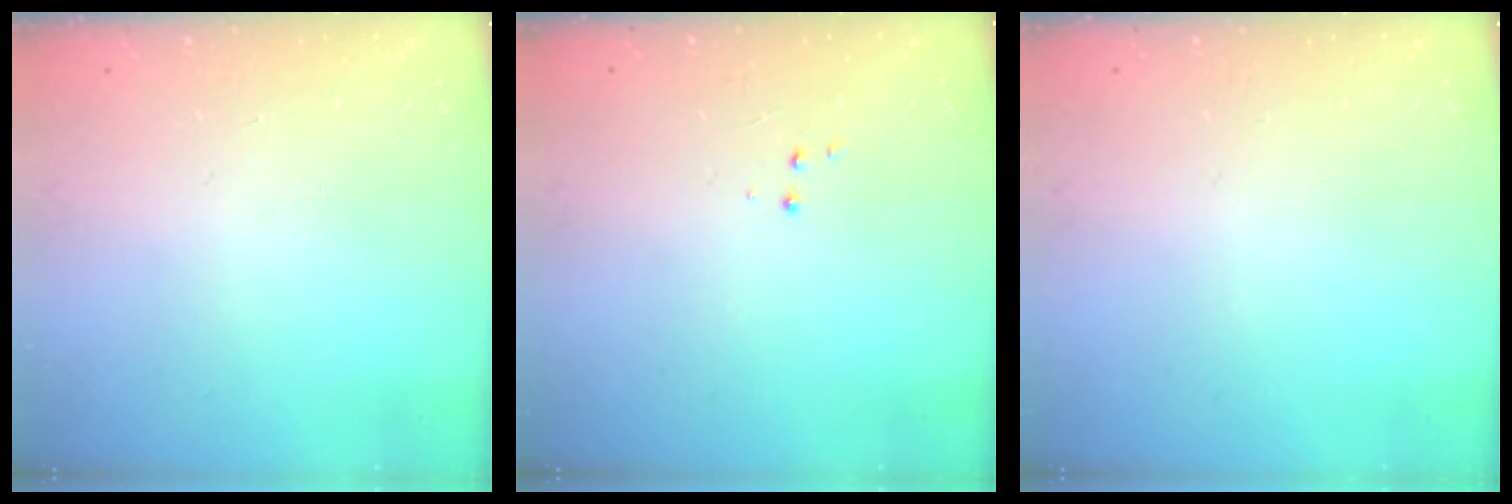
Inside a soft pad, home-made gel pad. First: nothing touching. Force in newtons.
{"total": 3.6, "press": 3.5, "slide": 0.7}
{"total": 0.0}